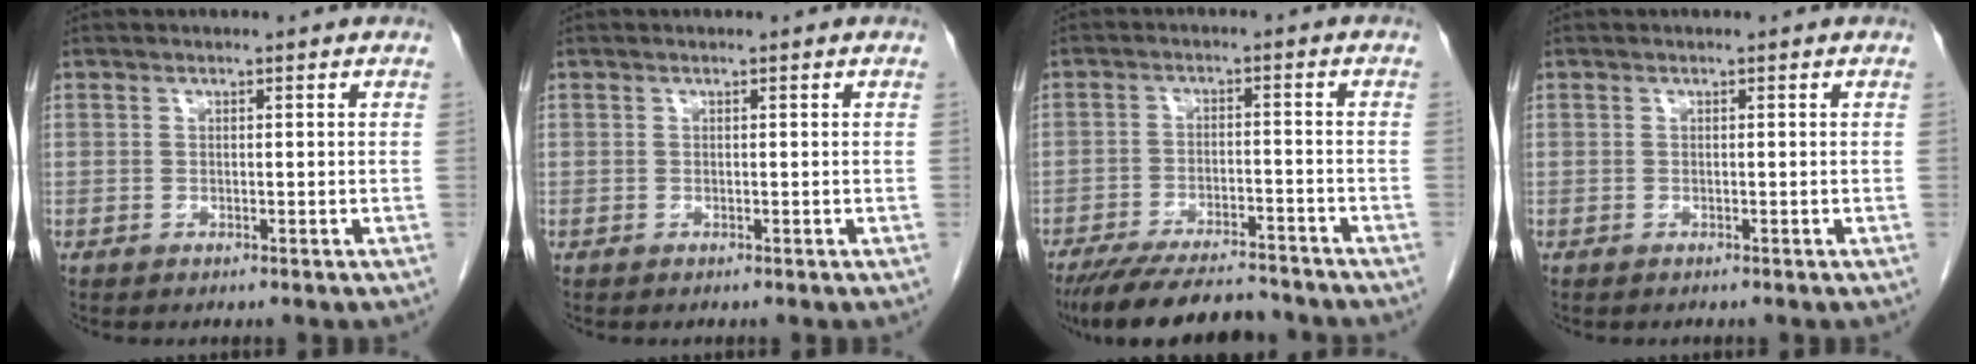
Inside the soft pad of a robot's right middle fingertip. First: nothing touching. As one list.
[{"total": 0.0}, {"total": 13.9, "force": [-12.5, 2.5, 5.6], "torque": [-0.102, -0.011, -0.185]}, {"total": 0.0}]